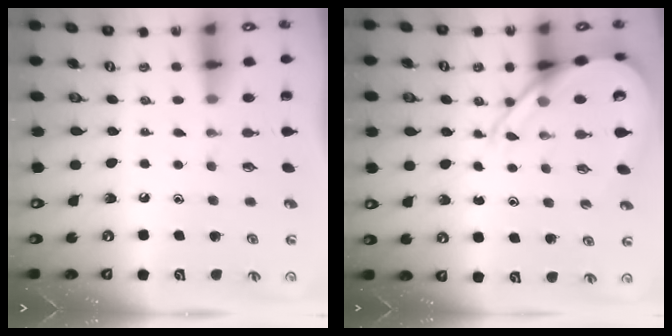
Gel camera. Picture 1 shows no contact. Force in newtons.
{"total": 9.9, "press": 9.8, "slide": 1.0}